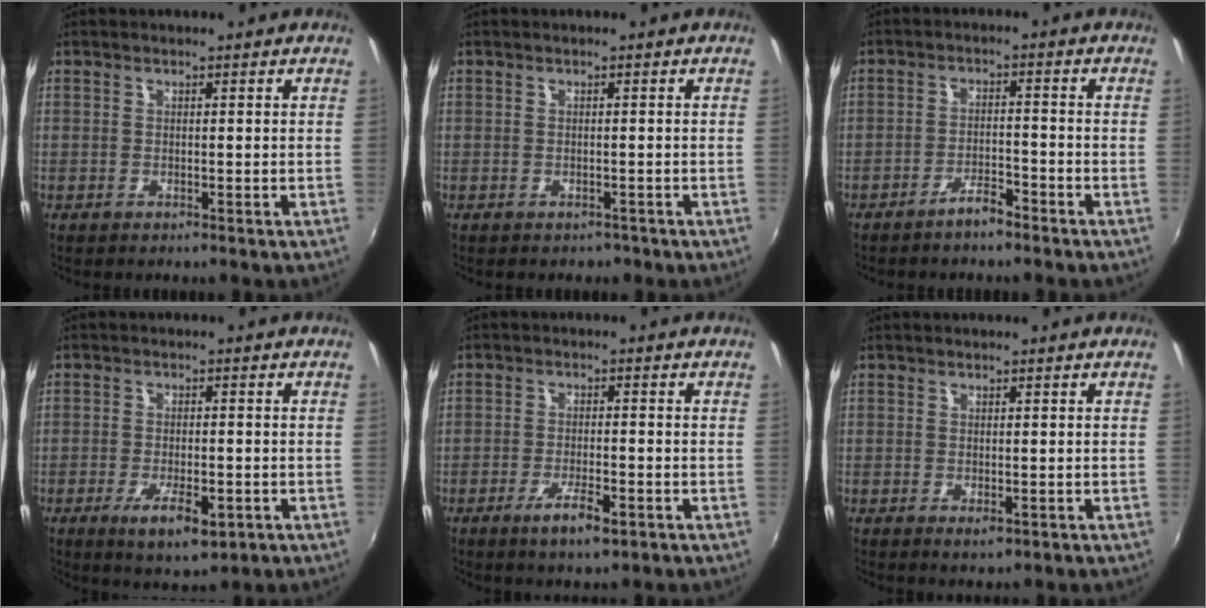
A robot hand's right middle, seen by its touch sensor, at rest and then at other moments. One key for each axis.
{"total": 1.4, "fx": -0.9, "fy": 1.0, "fz": 0.1, "tx": -0.004, "ty": -0.002, "tz": -0.009}
{"total": 3.7, "fx": -3.1, "fy": 0.7, "fz": 1.9, "tx": -0.048, "ty": 0.005, "tz": -0.049}
{"total": 7.2, "fx": -3.3, "fy": 2.7, "fz": 5.9, "tx": -0.117, "ty": -0.017, "tz": -0.049}
{"total": 5.3, "fx": -2.9, "fy": 1.3, "fz": 4.3, "tx": -0.093, "ty": -0.010, "tz": -0.049}
{"total": 1.3, "fx": -0.3, "fy": 0.6, "fz": 1.1, "tx": -0.019, "ty": -0.004, "tz": -0.002}